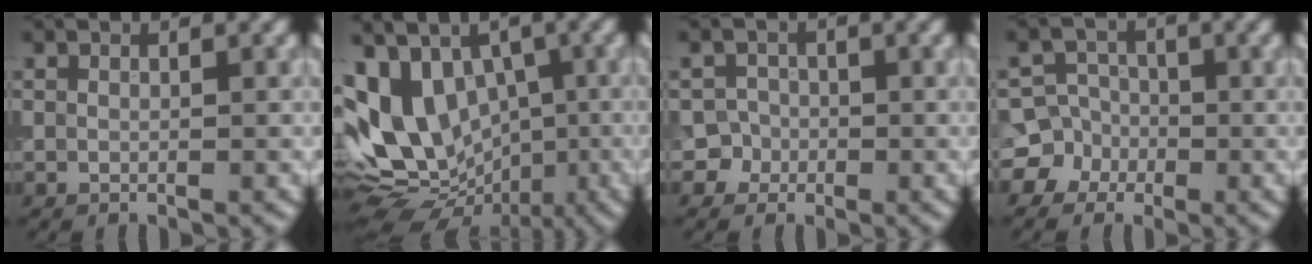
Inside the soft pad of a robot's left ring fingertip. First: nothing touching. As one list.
[{"total": 11.5, "force": [0.5, 8.6, 7.6], "torque": [-0.135, -0.002, 0.013]}, {"total": 2.9, "force": [-1.2, 2.6, 0.1], "torque": [0.033, 0.005, -0.027]}, {"total": 5.5, "force": [-2.2, 5.0, 0.5], "torque": [0.012, 0.007, -0.059]}]